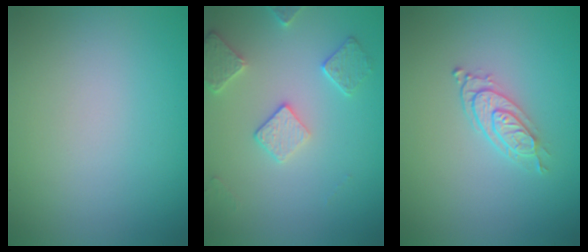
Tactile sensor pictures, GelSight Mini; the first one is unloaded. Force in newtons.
{"total": 2.8, "press": 2.7, "slide": 0.6}
{"total": 2.7, "press": 2.1, "slide": 1.6}